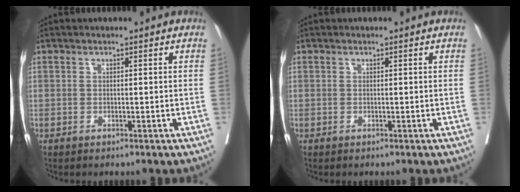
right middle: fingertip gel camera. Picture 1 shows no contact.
{"total": 0.0}